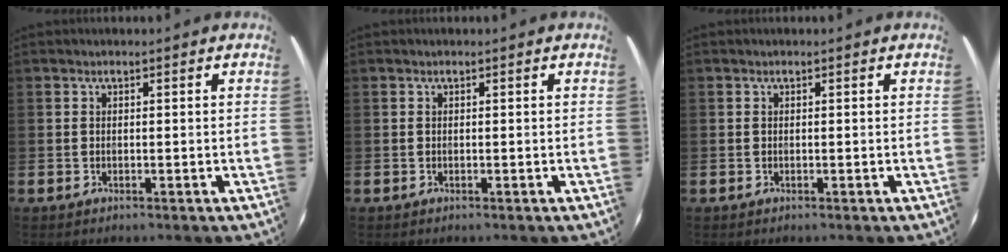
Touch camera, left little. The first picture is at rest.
{"total": 0.0}
{"total": 0.0}